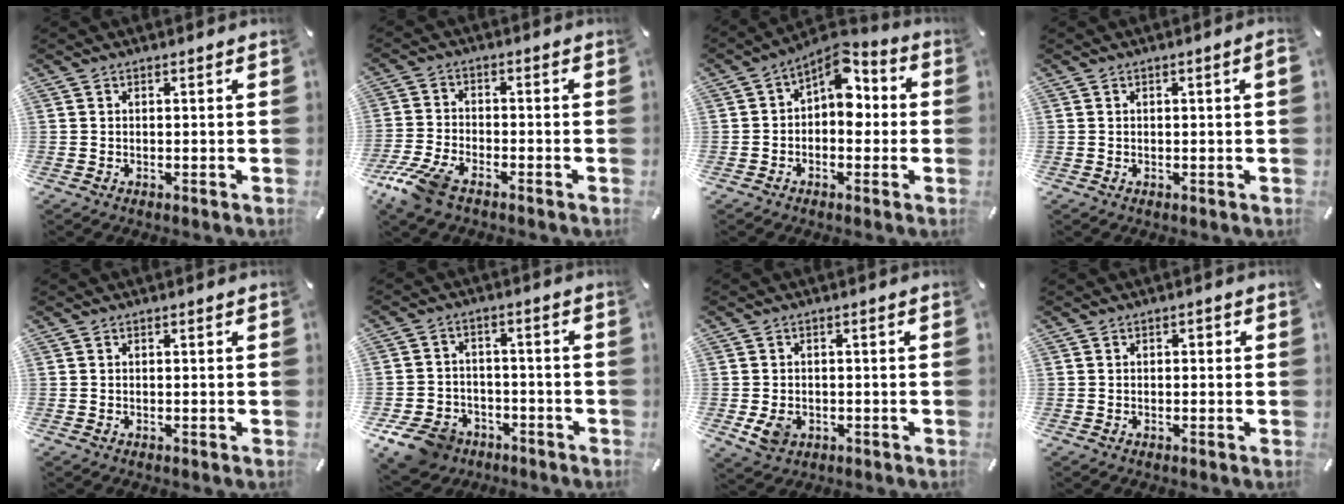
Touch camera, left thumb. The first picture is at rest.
{"total": 7.8, "force": [-5.5, 3.1, 4.6], "torque": [-0.112, 0.008, -0.106]}
{"total": 8.5, "force": [2.3, 5.3, 6.3], "torque": [-0.091, -0.021, 0.036]}
{"total": 1.4, "force": [0.1, 0.2, 1.4], "torque": [-0.023, -0.001, 0.001]}
{"total": 0.0}
{"total": 9.2, "force": [-6.0, 6.4, 2.9], "torque": [-0.071, 0.043, -0.111]}
{"total": 4.6, "force": [-1.2, 3.7, 2.5], "torque": [-0.053, -0.003, -0.023]}
{"total": 0.9, "force": [-0.4, 0.7, 0.5], "torque": [-0.010, 0.004, -0.010]}